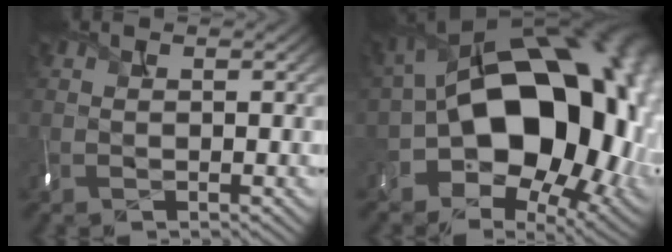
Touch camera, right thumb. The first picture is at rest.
{"total": 20.8, "force": [-1.7, 13.7, 15.6], "torque": [-0.219, -0.040, -0.018]}